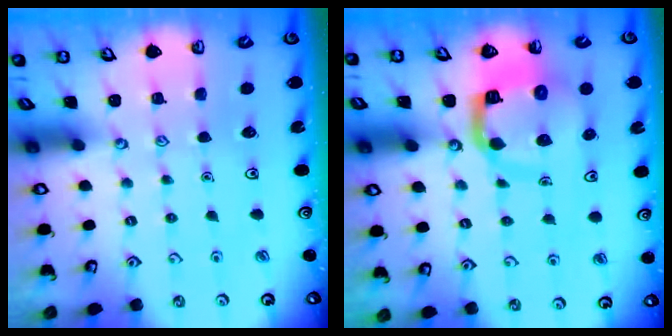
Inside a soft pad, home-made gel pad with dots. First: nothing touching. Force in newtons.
{"total": 10.5, "press": 10.4, "slide": 1.2}